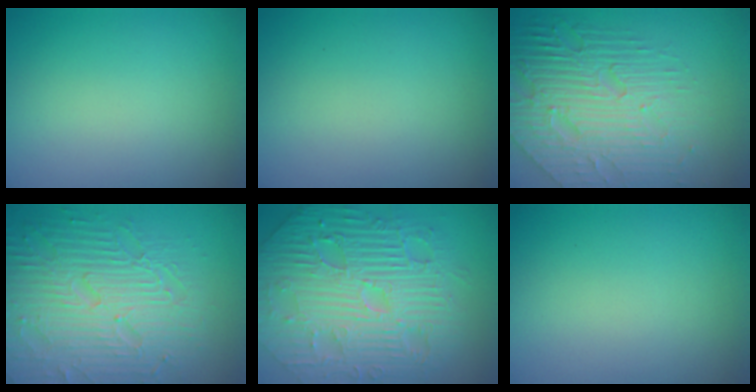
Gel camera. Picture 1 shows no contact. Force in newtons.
{"total": 0.0}
{"total": 7.9, "press": 5.7, "slide": 5.5}
{"total": 8.4, "press": 6.0, "slide": 5.9}
{"total": 11.9, "press": 7.7, "slide": 9.1}
{"total": 0.0}